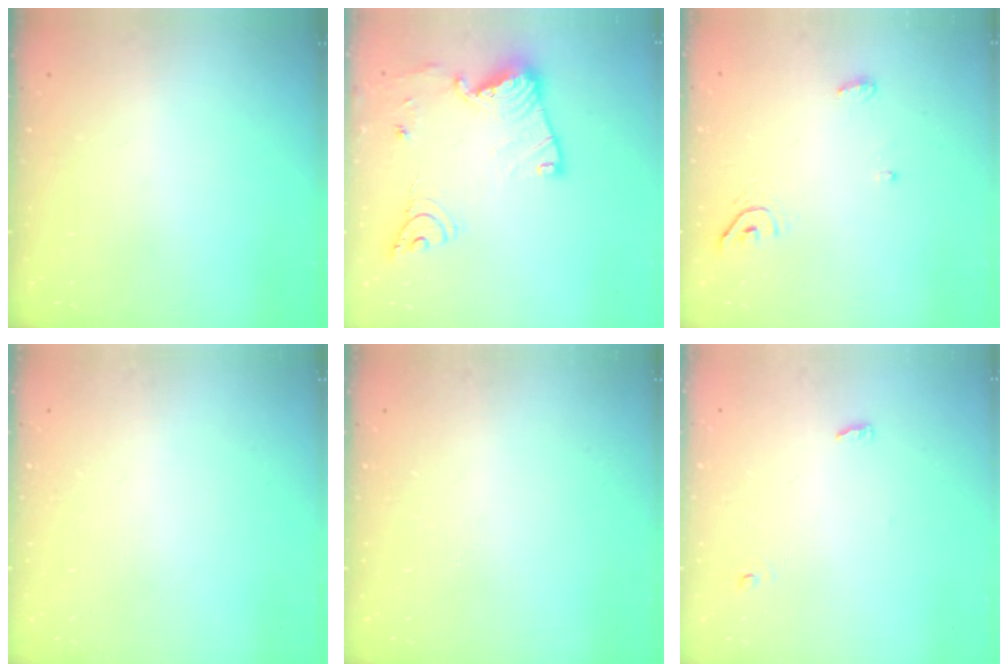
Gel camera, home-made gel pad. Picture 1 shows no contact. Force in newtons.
{"total": 17.8, "press": 17.8, "slide": 1.6}
{"total": 5.2, "press": 5.2, "slide": 0.1}
{"total": 0.0}
{"total": 0.0}
{"total": 3.5, "press": 3.4, "slide": 0.9}